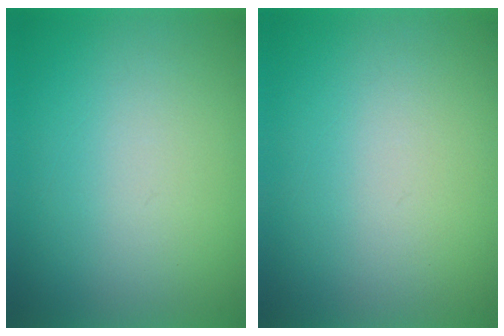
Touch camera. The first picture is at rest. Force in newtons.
{"total": 0.0}